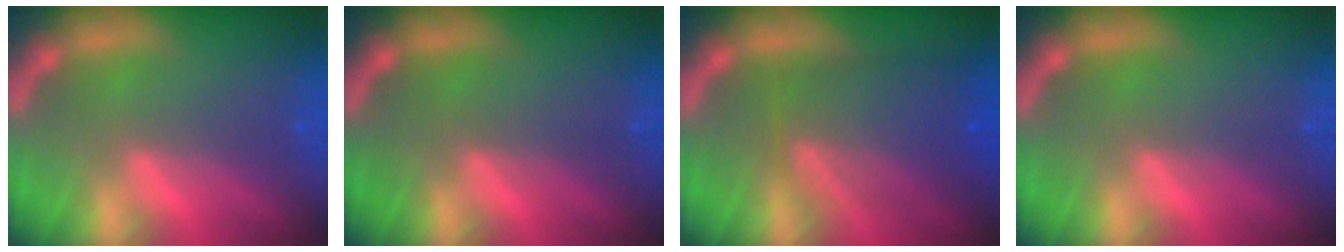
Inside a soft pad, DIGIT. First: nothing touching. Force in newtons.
{"total": 0.0}
{"total": 7.6}
{"total": 0.0}